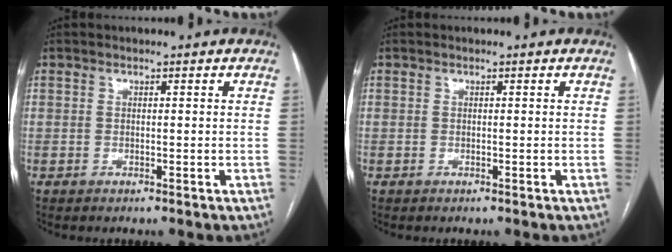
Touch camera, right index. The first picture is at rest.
{"total": 0.0}